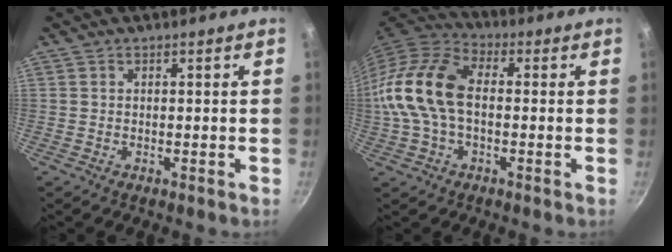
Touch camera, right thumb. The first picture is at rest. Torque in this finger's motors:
{"motor_torque": [2.35, 2.34, 0.82, -0.05, 0.22]}